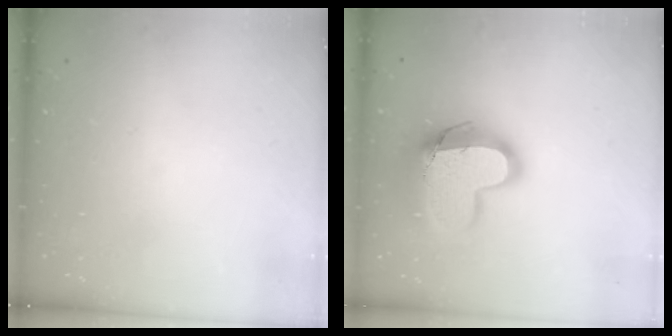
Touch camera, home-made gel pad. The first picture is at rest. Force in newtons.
{"total": 17.2, "press": 17.1, "slide": 1.5}